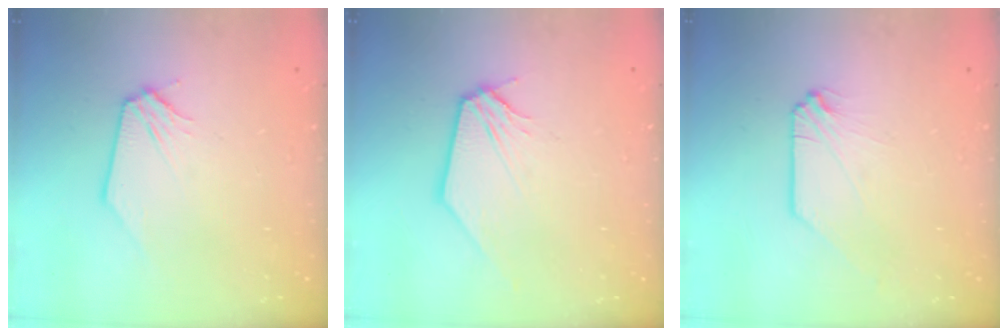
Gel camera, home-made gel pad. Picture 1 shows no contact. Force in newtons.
{"total": 0.0}
{"total": 0.0}